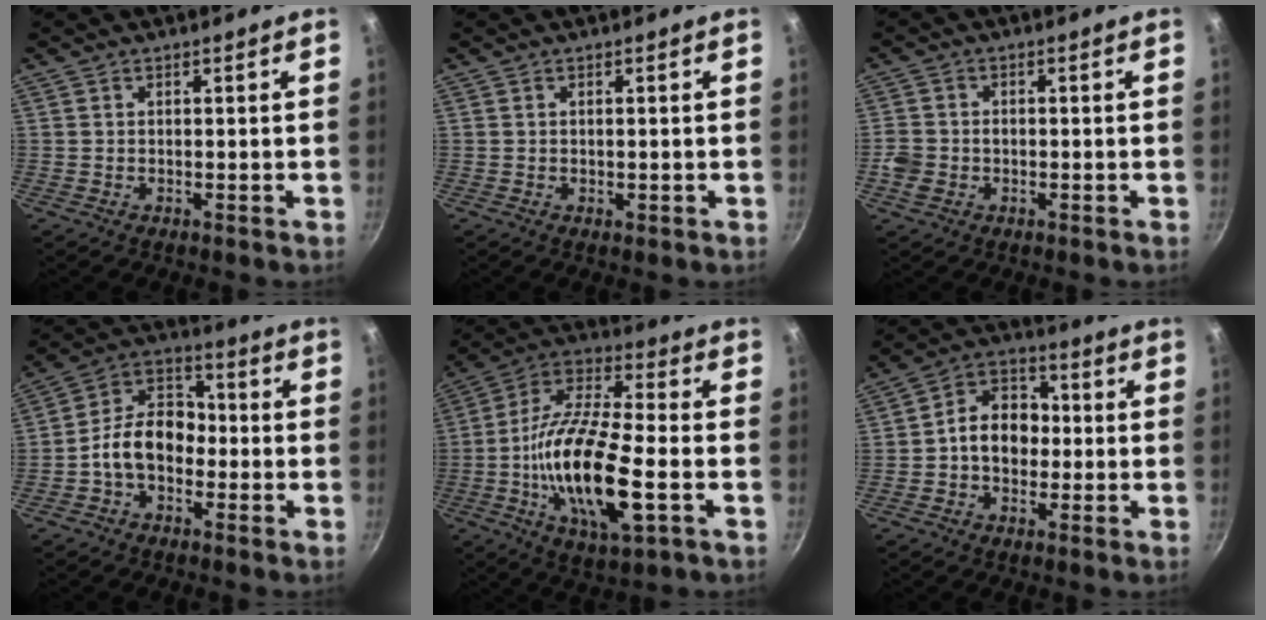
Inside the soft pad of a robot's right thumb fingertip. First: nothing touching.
{"total": 0.7, "force": [-0.1, 0.4, 0.6], "torque": [-0.007, -0.001, -0.002]}
{"total": 4.5, "force": [-1.2, 3.7, 2.2], "torque": [-0.042, 0.014, -0.026]}
{"total": 11.0, "force": [-2.8, 7.8, 7.2], "torque": [-0.083, 0.046, -0.068]}
{"total": 21.0, "force": [-4.6, 7.2, 19.2], "torque": [-0.370, 0.020, -0.099]}
{"total": 10.5, "force": [-0.7, 8.1, 6.6], "torque": [-0.059, 0.032, -0.028]}